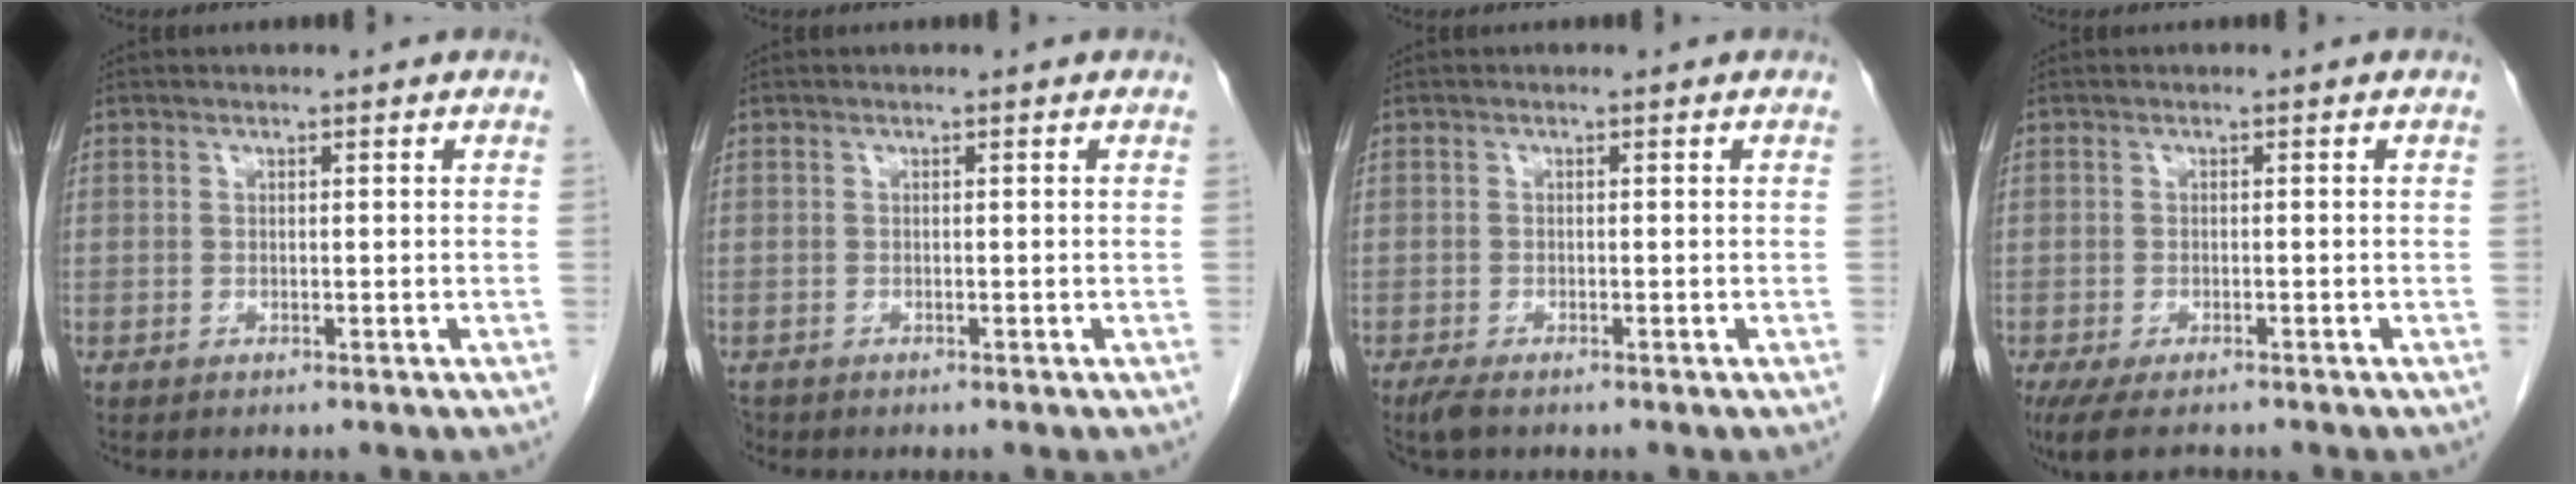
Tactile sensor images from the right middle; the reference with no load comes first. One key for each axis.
{"total": 1.1, "fx": -0.9, "fy": 0.5, "fz": 0.2, "tx": -0.008, "ty": -0.002, "tz": -0.015}
{"total": 2.2, "fx": -1.6, "fy": 0.6, "fz": 1.3, "tx": -0.031, "ty": -0.007, "tz": -0.029}
{"total": 6.5, "fx": -5.3, "fy": 1.7, "fz": 3.4, "tx": -0.053, "ty": -0.013, "tz": -0.083}